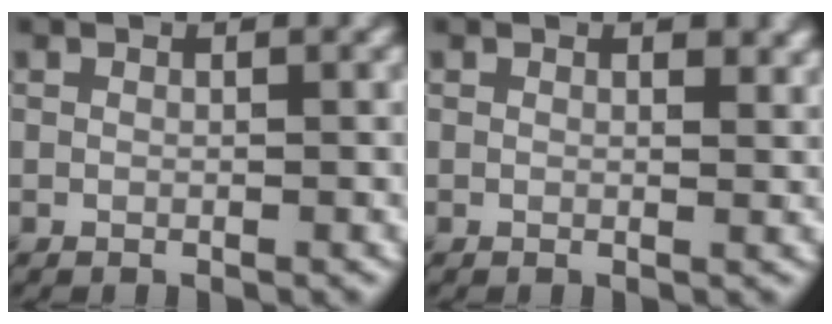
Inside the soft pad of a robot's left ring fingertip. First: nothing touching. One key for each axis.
{"total": 1.1, "fx": 0.7, "fy": 0.5, "fz": 0.8, "tx": -0.007, "ty": -0.003, "tz": 0.012}